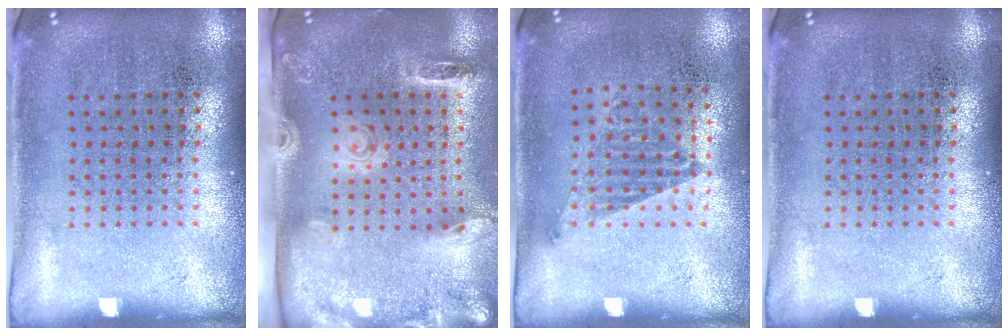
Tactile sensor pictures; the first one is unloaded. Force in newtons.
{"total": 2.7, "press": 1.9, "slide": 1.9}
{"total": 1.0, "press": 0.8, "slide": 0.7}
{"total": 0.0}